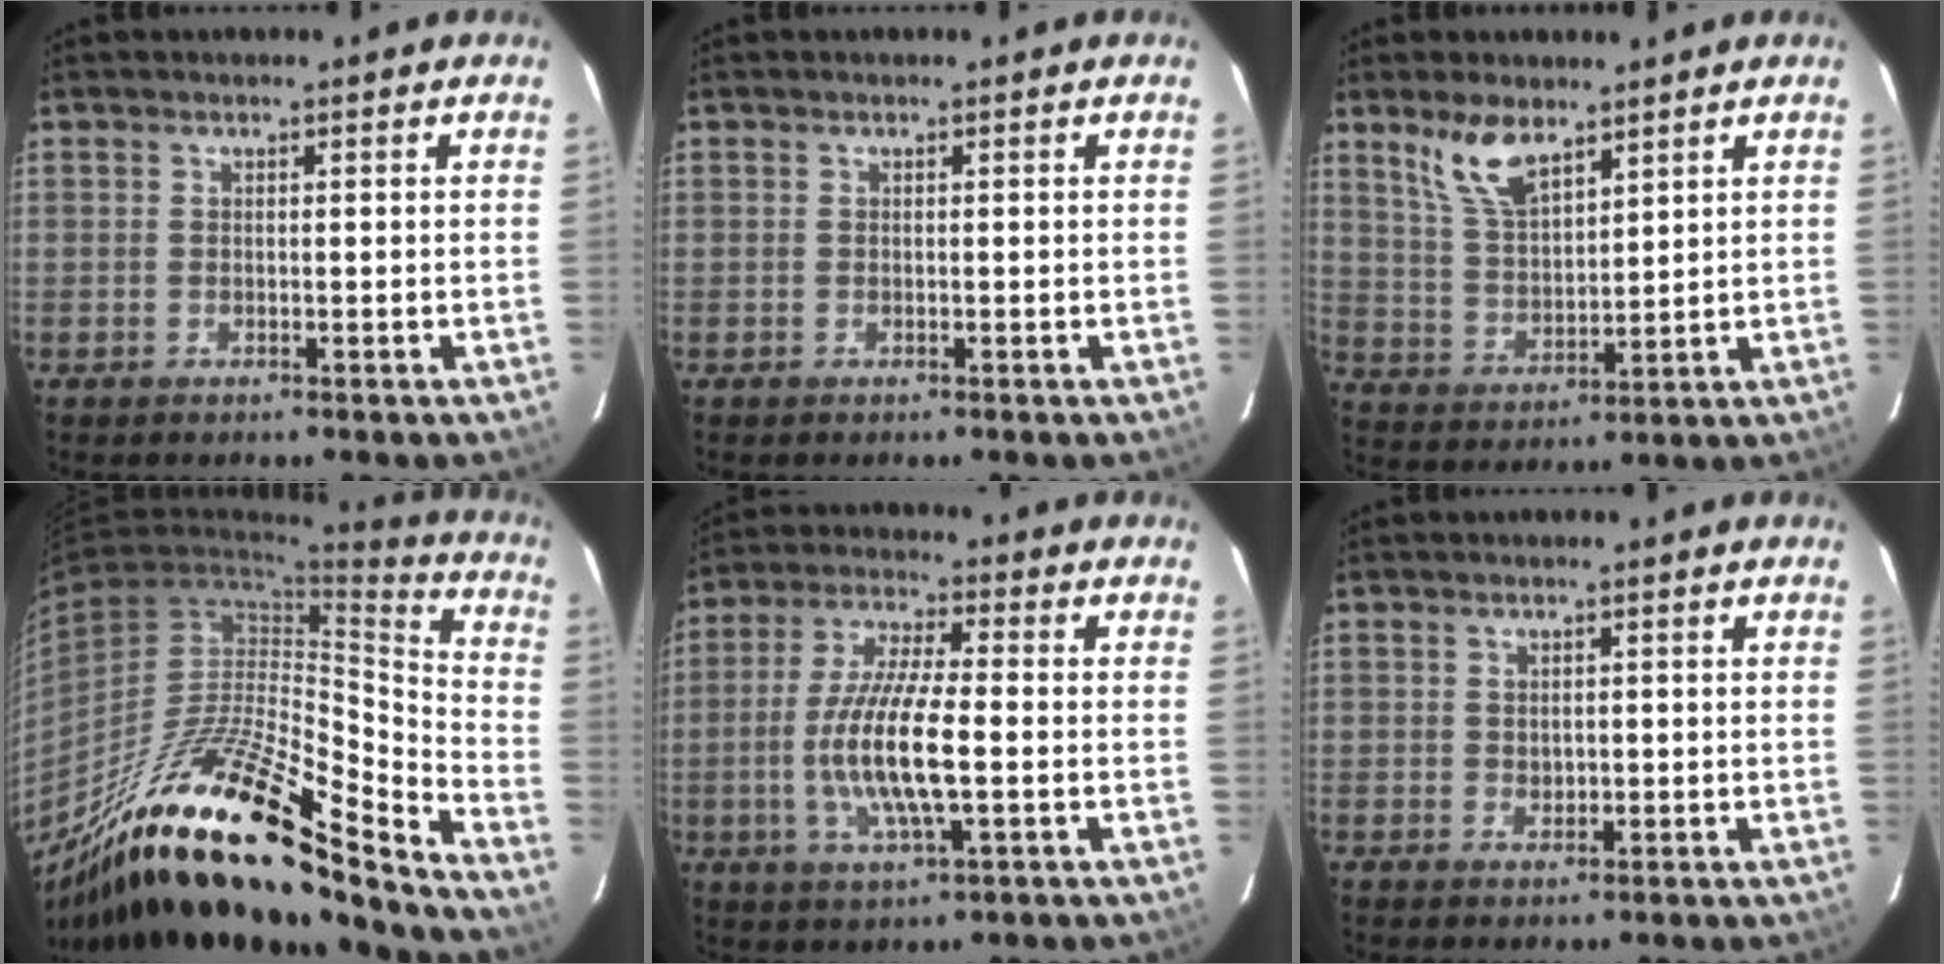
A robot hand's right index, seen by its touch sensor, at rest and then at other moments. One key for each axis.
{"total": 0.0}
{"total": 8.8, "fx": 6.0, "fy": 3.5, "fz": 5.4, "tx": -0.104, "ty": 0.008, "tz": 0.129}
{"total": 27.2, "fx": -19.6, "fy": 5.1, "fz": 18.3, "tx": -0.300, "ty": -0.030, "tz": -0.334}
{"total": 12.8, "fx": -2.2, "fy": 2.9, "fz": 12.3, "tx": -0.248, "ty": -0.006, "tz": -0.042}
{"total": 1.5, "fx": 0.1, "fy": 1.3, "fz": 0.6, "tx": -0.007, "ty": 0.001, "tz": 0.006}